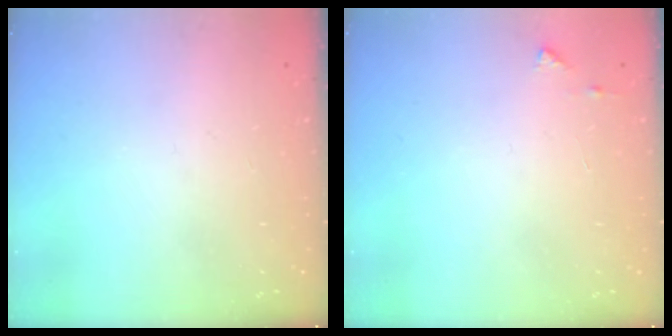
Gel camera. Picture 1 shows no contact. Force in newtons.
{"total": 4.1, "press": 4.1, "slide": 0.5}